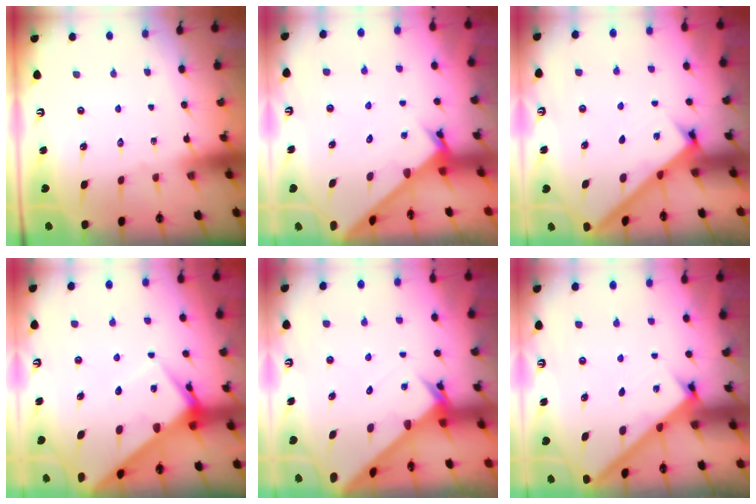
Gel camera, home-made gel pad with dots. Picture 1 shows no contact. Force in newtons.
{"total": 2.5, "press": 2.5, "slide": 0.2}
{"total": 2.9, "press": 2.9, "slide": 0.1}
{"total": 7.7, "press": 7.7, "slide": 0.6}
{"total": 3.0, "press": 3.0, "slide": 0.2}
{"total": 2.2, "press": 2.2, "slide": 0.2}